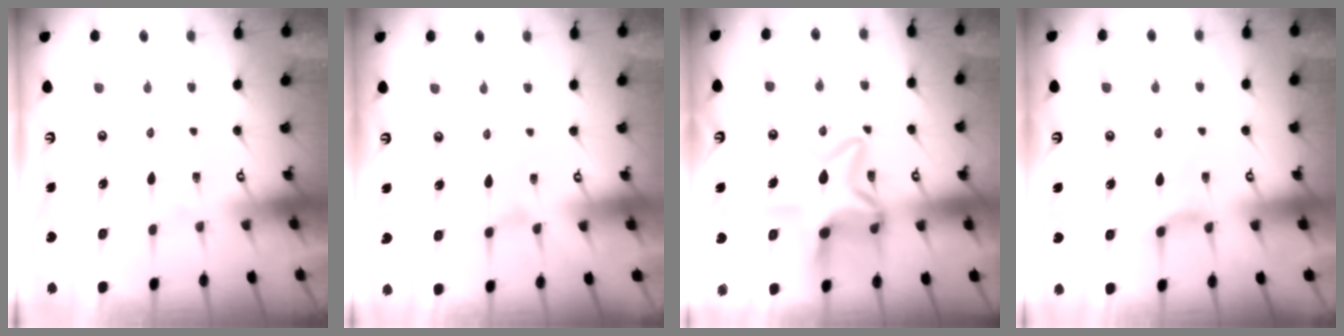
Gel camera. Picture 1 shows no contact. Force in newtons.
{"total": 1.0, "press": 1.0, "slide": 0.3}
{"total": 12.4, "press": 12.3, "slide": 1.5}
{"total": 3.0, "press": 2.9, "slide": 0.5}